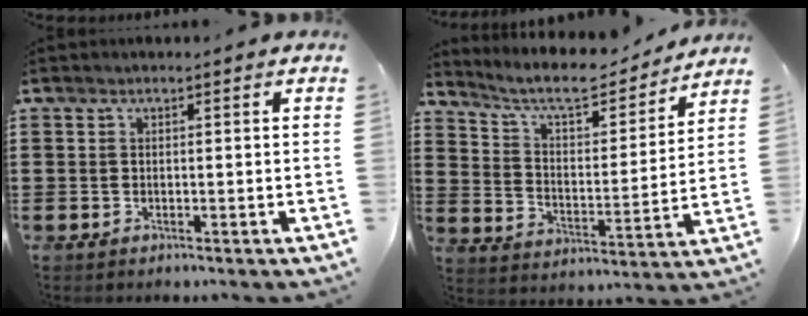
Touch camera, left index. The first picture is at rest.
{"total": 7.9, "force": [7.1, 1.4, 3.2], "torque": [-0.092, -0.044, 0.122]}